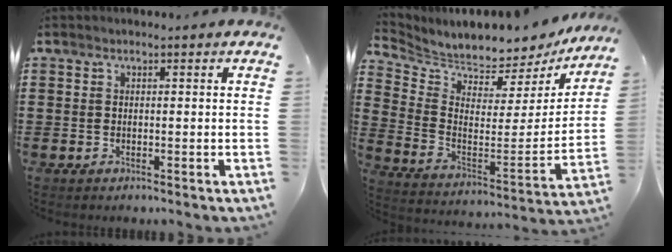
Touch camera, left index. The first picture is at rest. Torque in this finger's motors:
{"motor_torque": [2.14, 0.00, 0.24, 0.03]}